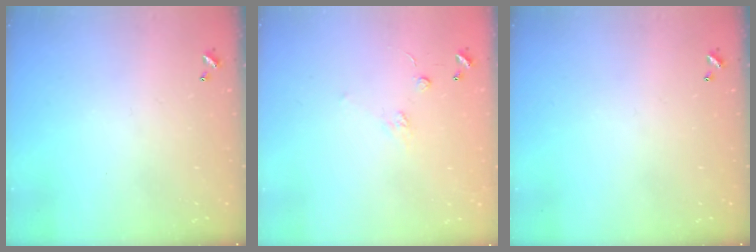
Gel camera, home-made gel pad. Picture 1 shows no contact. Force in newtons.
{"total": 2.5, "press": 2.3, "slide": 1.0}
{"total": 0.0}